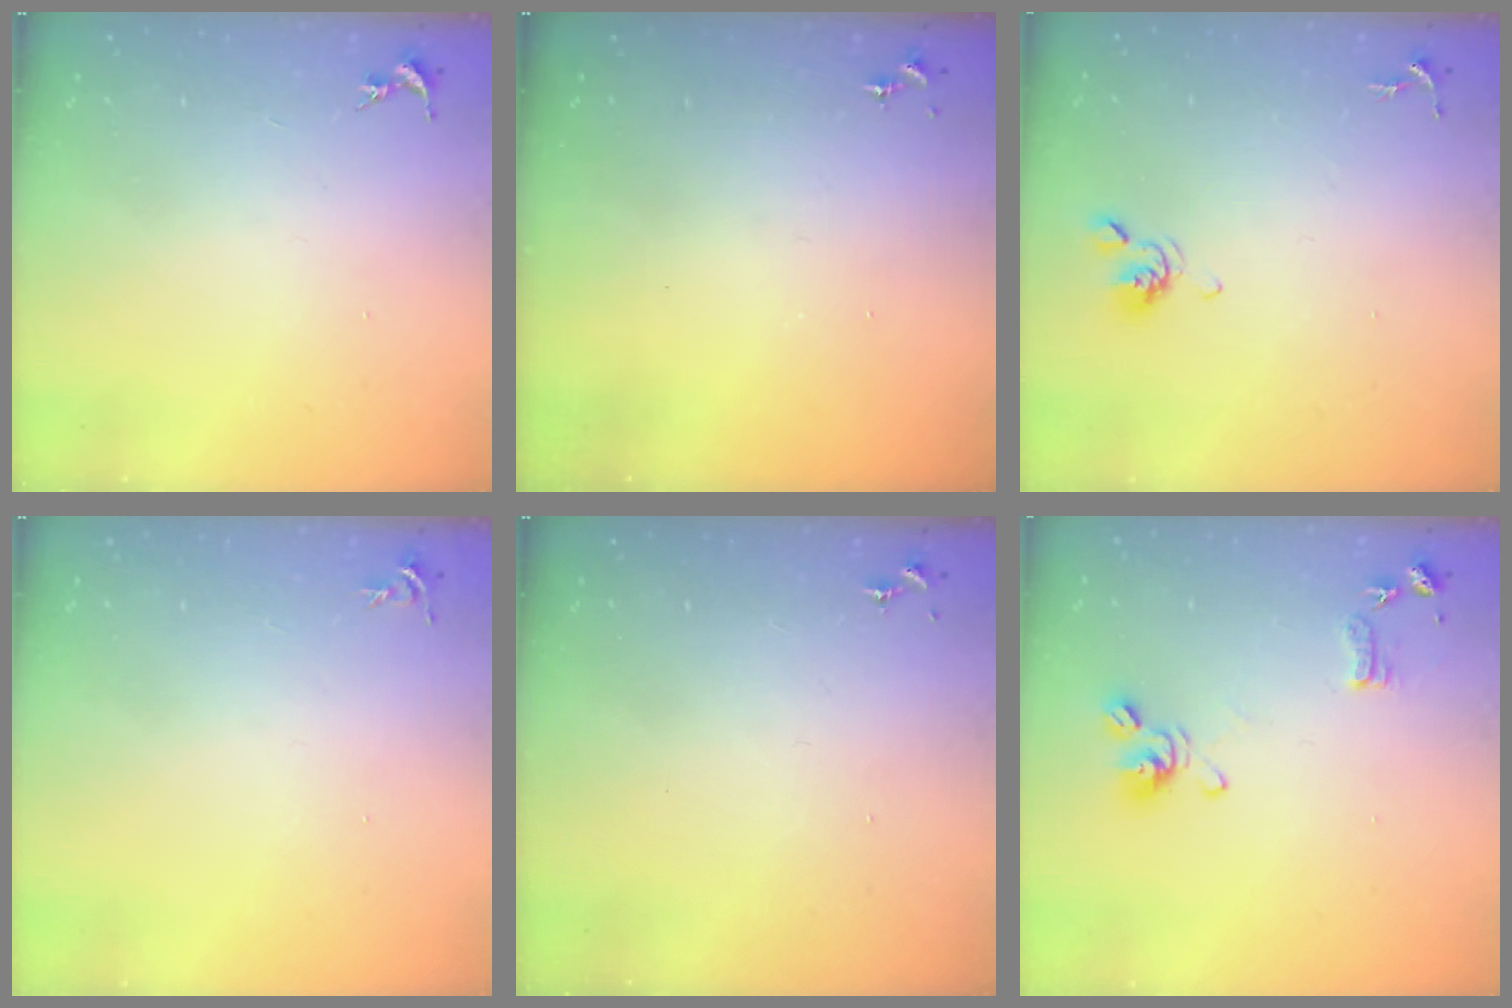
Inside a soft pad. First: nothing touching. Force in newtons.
{"total": 0.0}
{"total": 6.0, "press": 5.9, "slide": 1.2}
{"total": 3.7, "press": 3.7, "slide": 0.5}
{"total": 0.0}
{"total": 9.8, "press": 9.7, "slide": 1.7}